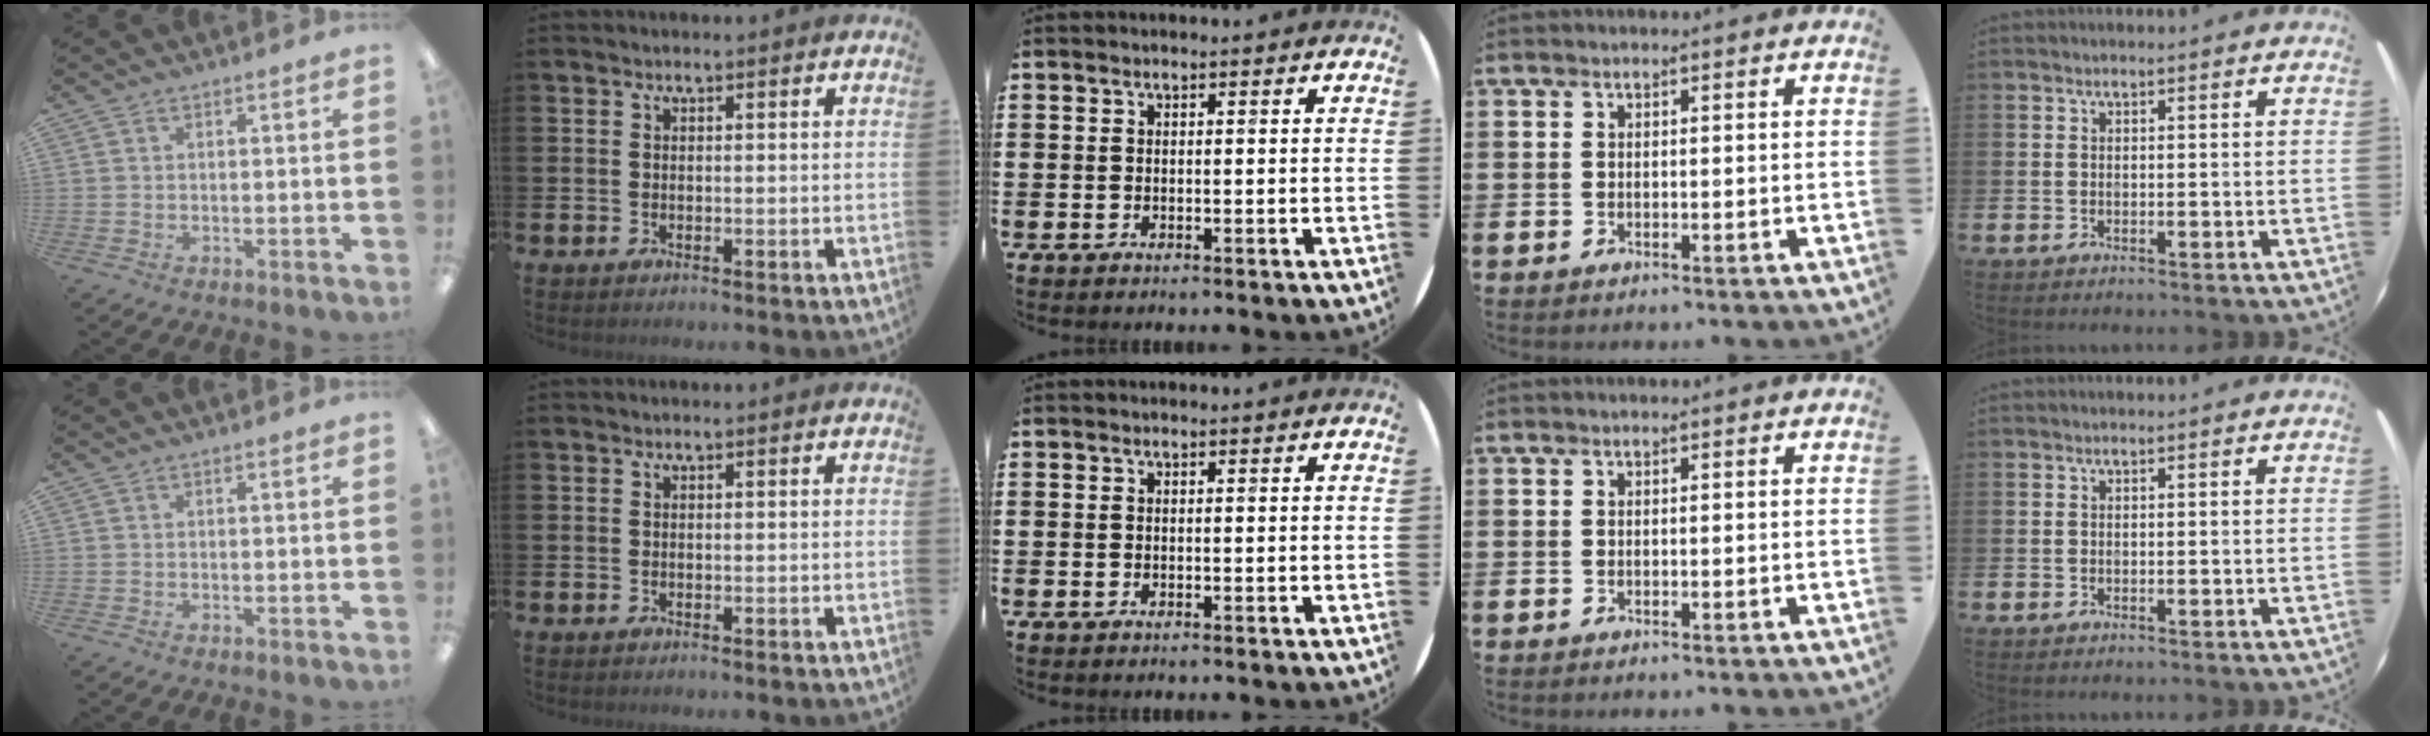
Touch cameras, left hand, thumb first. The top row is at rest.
{}